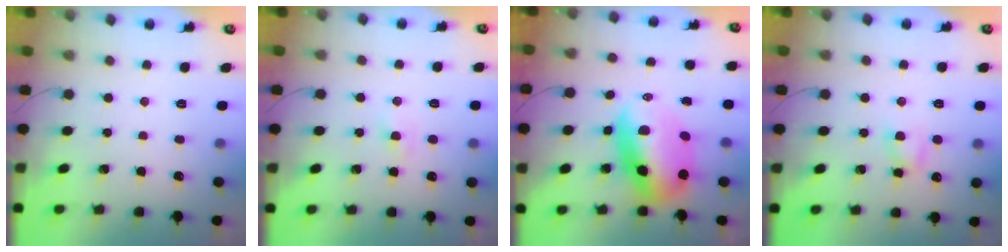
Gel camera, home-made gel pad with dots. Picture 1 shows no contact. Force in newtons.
{"total": 0.0}
{"total": 13.4, "press": 13.0, "slide": 3.1}
{"total": 4.3, "press": 4.0, "slide": 1.4}